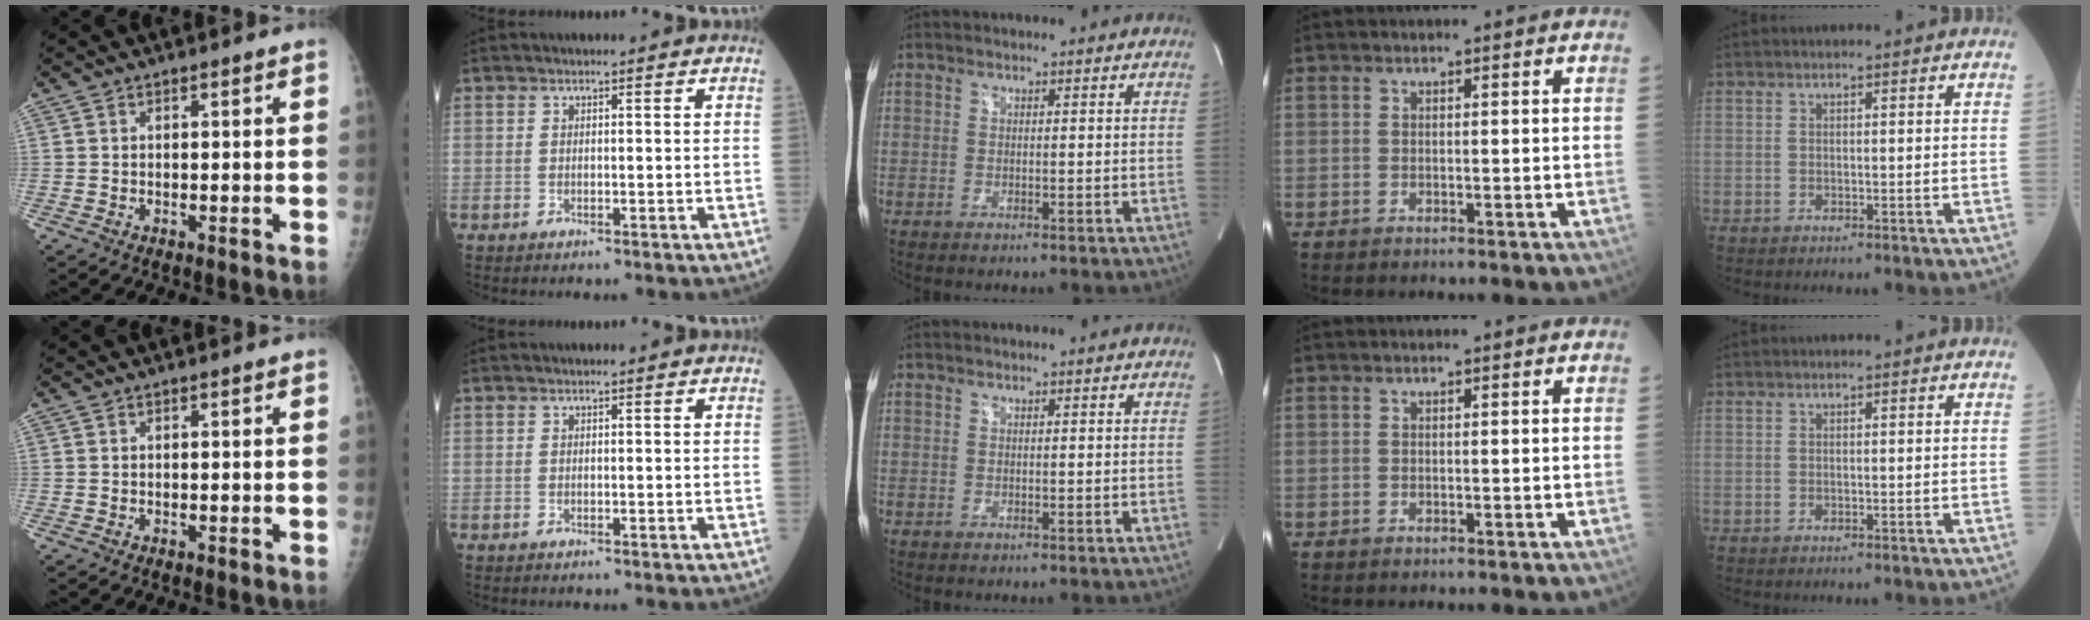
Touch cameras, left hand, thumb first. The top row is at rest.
{}